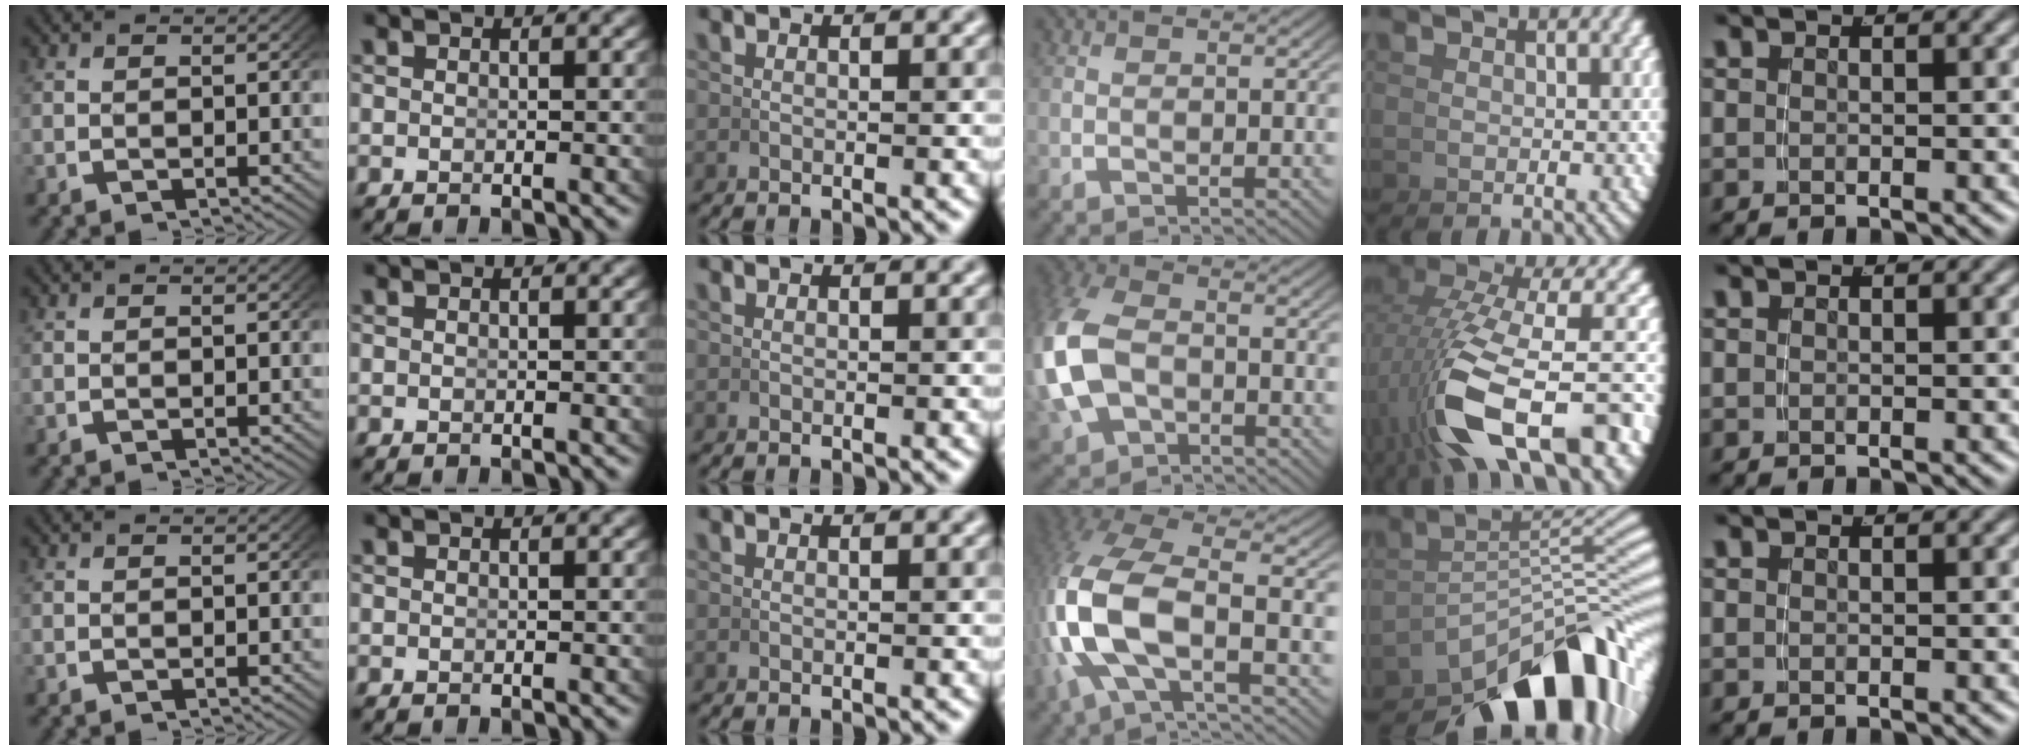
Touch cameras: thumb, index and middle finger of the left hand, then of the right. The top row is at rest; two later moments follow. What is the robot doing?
{"motion": "grasp_and_lifting", "object": "coin"}